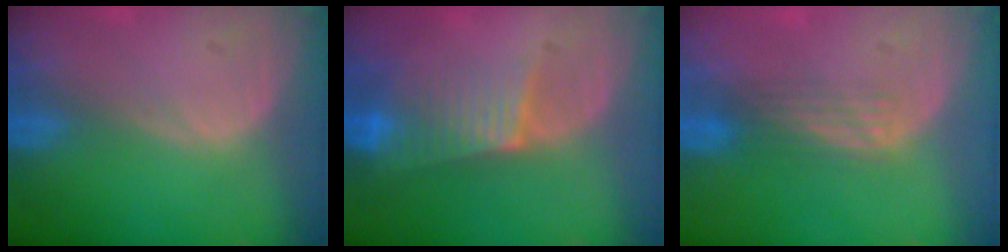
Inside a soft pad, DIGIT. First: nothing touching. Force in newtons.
{"total": 6.3, "press": 5.6, "slide": 3.0}
{"total": 2.9, "press": 2.6, "slide": 1.3}